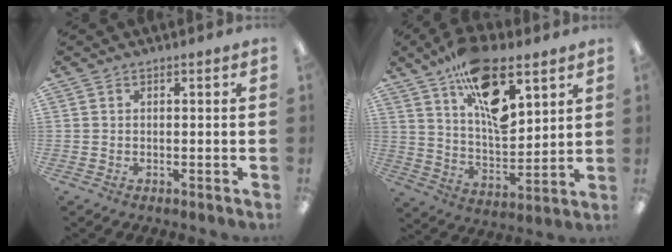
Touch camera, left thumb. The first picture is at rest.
{"total": 17.8, "force": [10.2, 8.0, 12.1], "torque": [-0.194, -0.049, 0.177]}